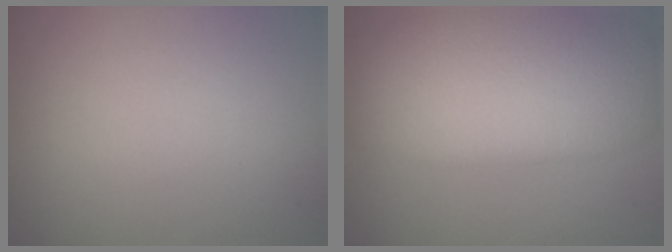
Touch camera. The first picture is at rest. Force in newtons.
{"total": 10.8, "press": 10.8, "slide": 0.5}